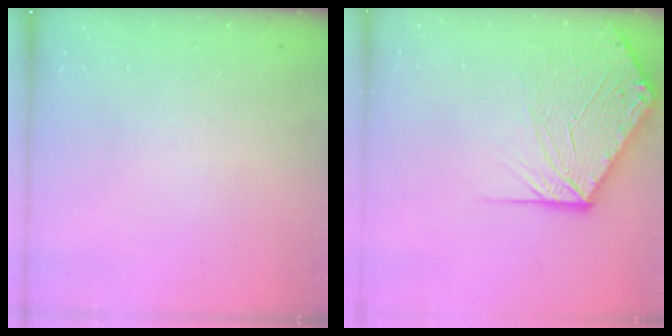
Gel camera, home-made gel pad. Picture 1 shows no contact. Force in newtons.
{"total": 11.6, "press": 11.4, "slide": 1.7}